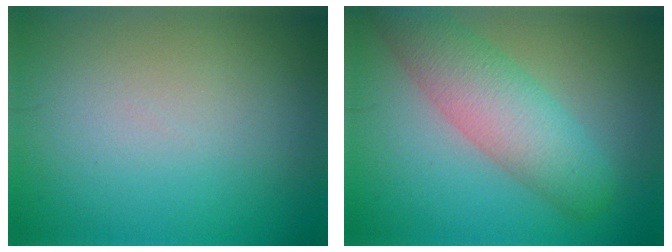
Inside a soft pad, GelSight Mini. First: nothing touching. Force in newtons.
{"total": 6.4, "press": 6.4, "slide": 0.3}